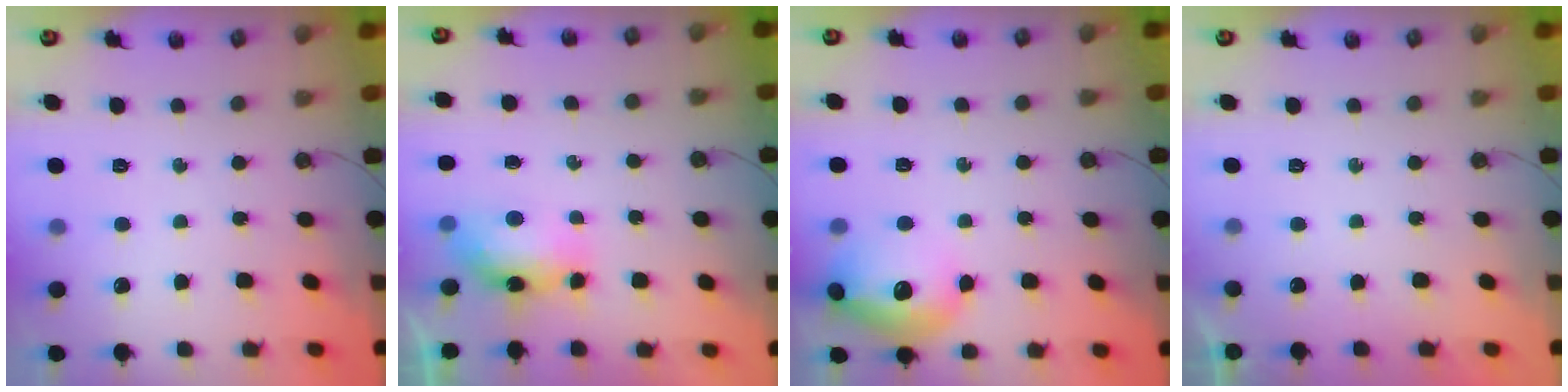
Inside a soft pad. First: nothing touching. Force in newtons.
{"total": 7.1, "press": 7.1, "slide": 0.7}
{"total": 15.9, "press": 15.8, "slide": 1.1}
{"total": 0.0}